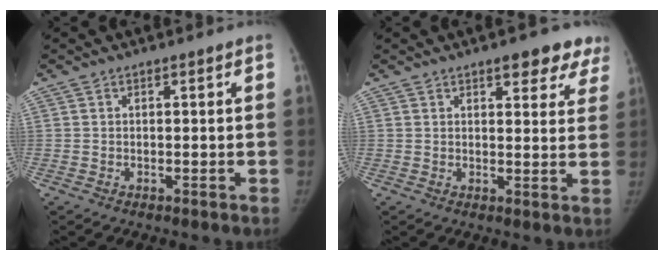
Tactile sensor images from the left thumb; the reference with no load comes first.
{"total": 8.5, "force": [5.8, 3.5, 5.1], "torque": [-0.019, -0.024, 0.065]}